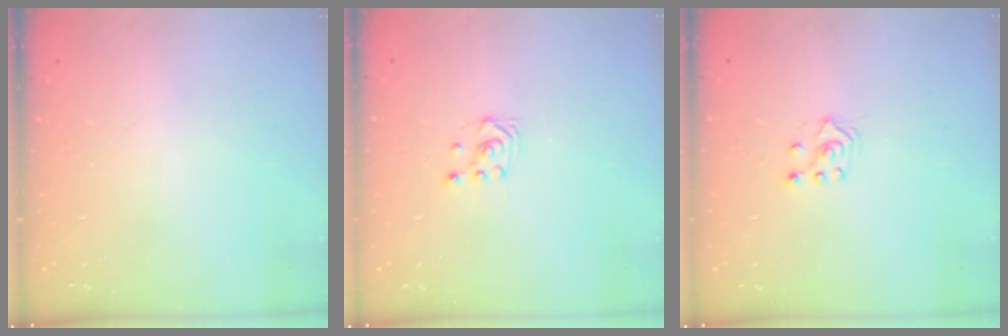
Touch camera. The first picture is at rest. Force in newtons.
{"total": 2.9, "press": 2.6, "slide": 1.4}
{"total": 3.5, "press": 3.4, "slide": 0.8}